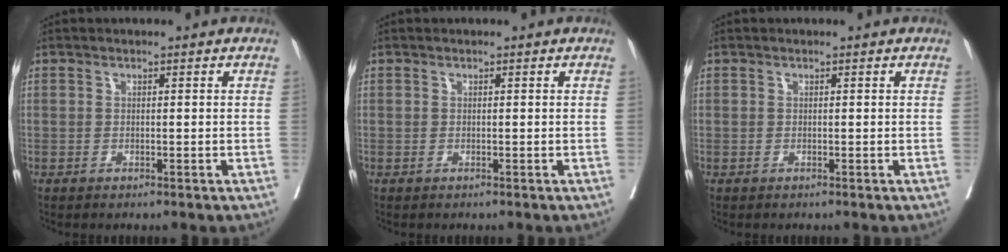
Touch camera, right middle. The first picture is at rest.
{"total": 0.0}
{"total": 0.0}